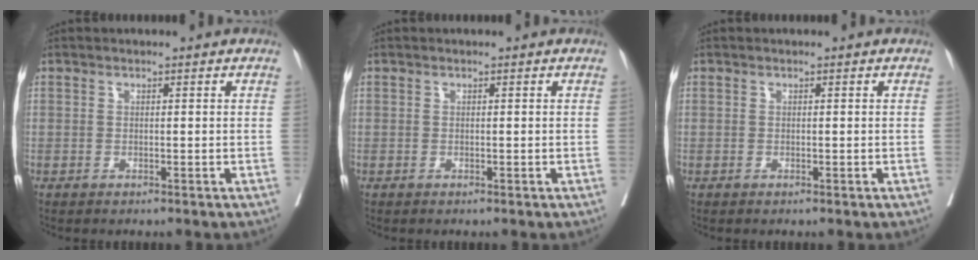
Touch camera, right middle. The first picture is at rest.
{"total": 0.0}
{"total": 0.0}